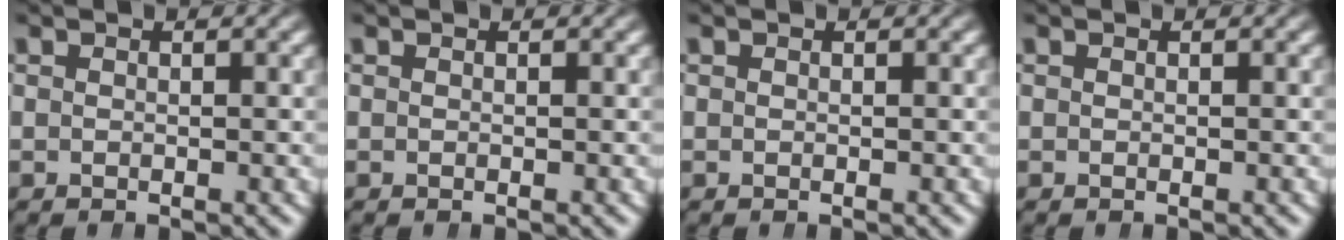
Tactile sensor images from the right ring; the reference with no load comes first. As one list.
[{"total": 0.0}, {"total": 0.0}, {"total": 0.0}]